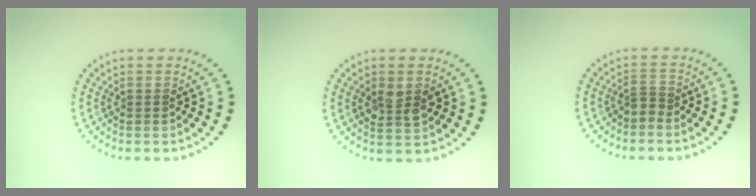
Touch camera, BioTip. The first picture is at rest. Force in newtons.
{"total": 2.7, "press": 2.7, "slide": 0.2}
{"total": 1.0, "press": 0.6, "slide": 0.8}